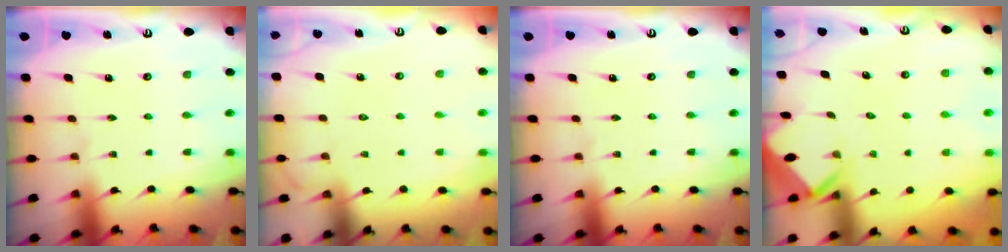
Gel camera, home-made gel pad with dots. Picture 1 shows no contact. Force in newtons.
{"total": 3.9, "press": 3.8, "slide": 0.5}
{"total": 0.0}
{"total": 2.6, "press": 2.6, "slide": 0.1}